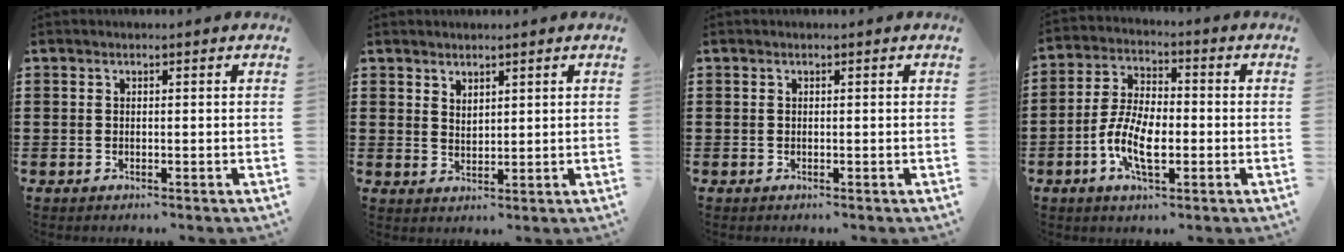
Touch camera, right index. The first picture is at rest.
{"total": 2.0, "force": [1.9, 0.8, 0.0], "torque": [-0.003, 0.004, 0.038]}
{"total": 0.0}
{"total": 8.3, "force": [-2.7, 3.8, 6.9], "torque": [-0.164, -0.007, -0.057]}